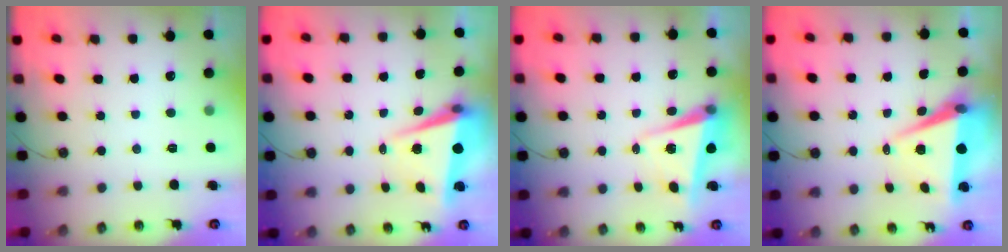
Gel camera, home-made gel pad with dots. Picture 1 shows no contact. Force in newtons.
{"total": 5.7, "press": 5.3, "slide": 2.0}
{"total": 5.4, "press": 5.3, "slide": 0.8}
{"total": 7.3, "press": 5.9, "slide": 4.2}